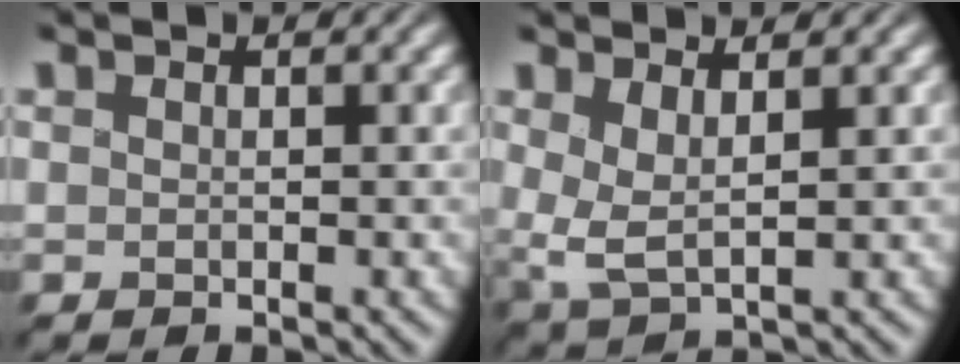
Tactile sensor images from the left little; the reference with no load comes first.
{"total": 2.3, "force": [0.5, 0.8, 2.2], "torque": [-0.060, -0.005, 0.021]}